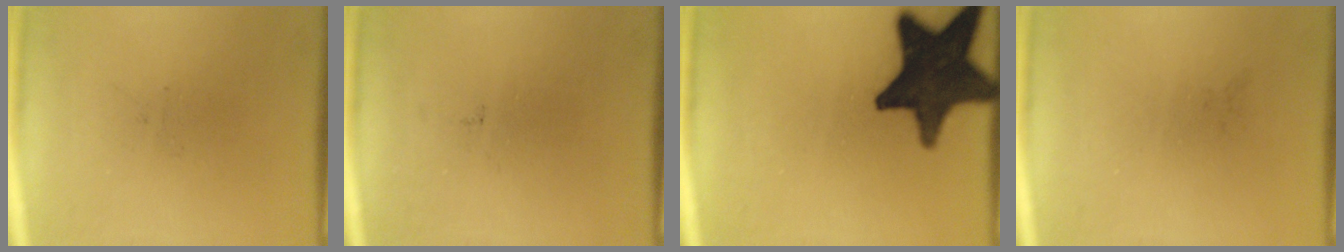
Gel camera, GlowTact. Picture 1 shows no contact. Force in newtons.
{"total": 0.0}
{"total": 17.9}
{"total": 0.0}